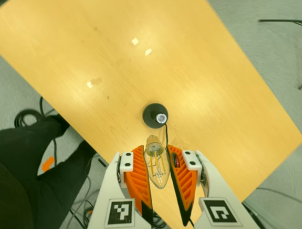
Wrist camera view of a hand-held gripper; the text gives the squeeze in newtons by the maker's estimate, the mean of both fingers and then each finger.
{"total": 15.3, "left": 17.1, "right": 13.6}